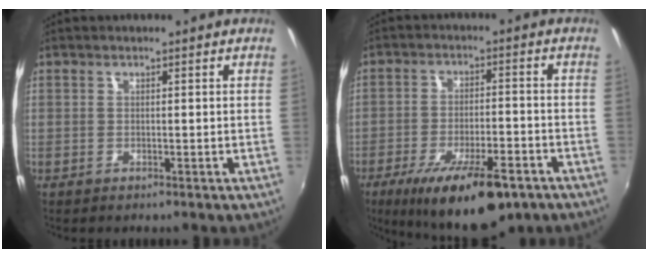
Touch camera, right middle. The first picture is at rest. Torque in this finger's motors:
{"motor_torque": [1.31, -0.83, 0.35, 0.14]}